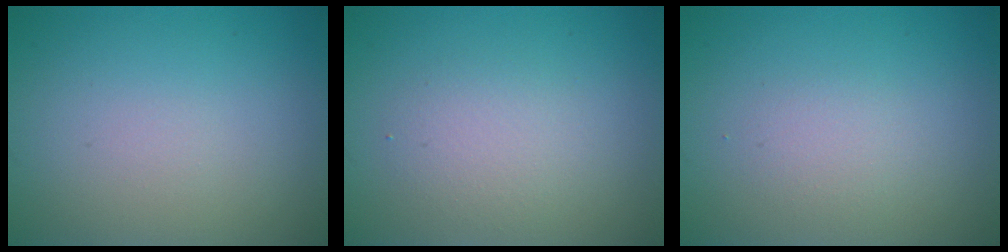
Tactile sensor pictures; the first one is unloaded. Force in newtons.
{"total": 2.2, "press": 2.2, "slide": 0.1}
{"total": 1.3, "press": 1.3, "slide": 0.0}